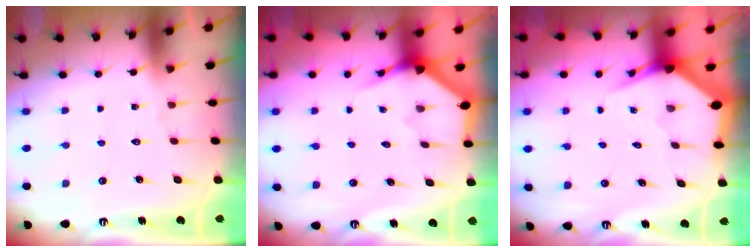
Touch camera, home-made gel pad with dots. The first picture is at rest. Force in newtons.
{"total": 3.6, "press": 3.6, "slide": 0.2}
{"total": 3.7, "press": 3.7, "slide": 0.4}